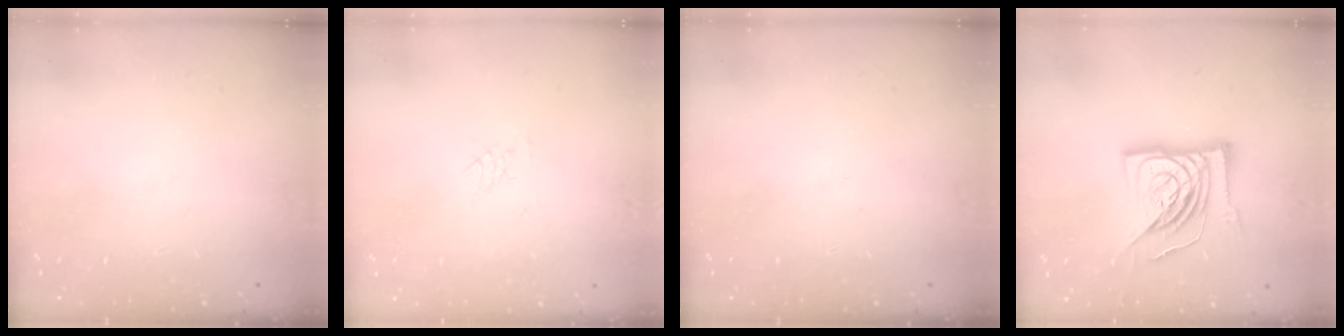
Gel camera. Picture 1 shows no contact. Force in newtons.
{"total": 3.5, "press": 3.3, "slide": 1.1}
{"total": 0.0}
{"total": 18.6, "press": 18.5, "slide": 2.2}